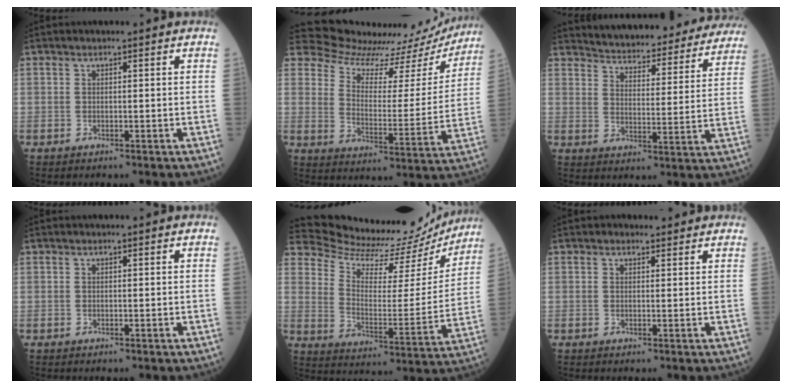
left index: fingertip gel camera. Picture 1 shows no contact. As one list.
[{"total": 20.6, "force": [20.0, 4.1, 2.8], "torque": [-0.036, -0.064, 0.248]}, {"total": 25.0, "force": [23.6, 5.1, 6.6], "torque": [-0.087, -0.045, 0.286]}, {"total": 0.0}, {"total": 19.2, "force": [18.7, 3.6, 2.7], "torque": [-0.050, -0.055, 0.248]}, {"total": 1.3, "force": [1.1, 0.7, -0.1], "torque": [0.000, 0.002, 0.011]}]